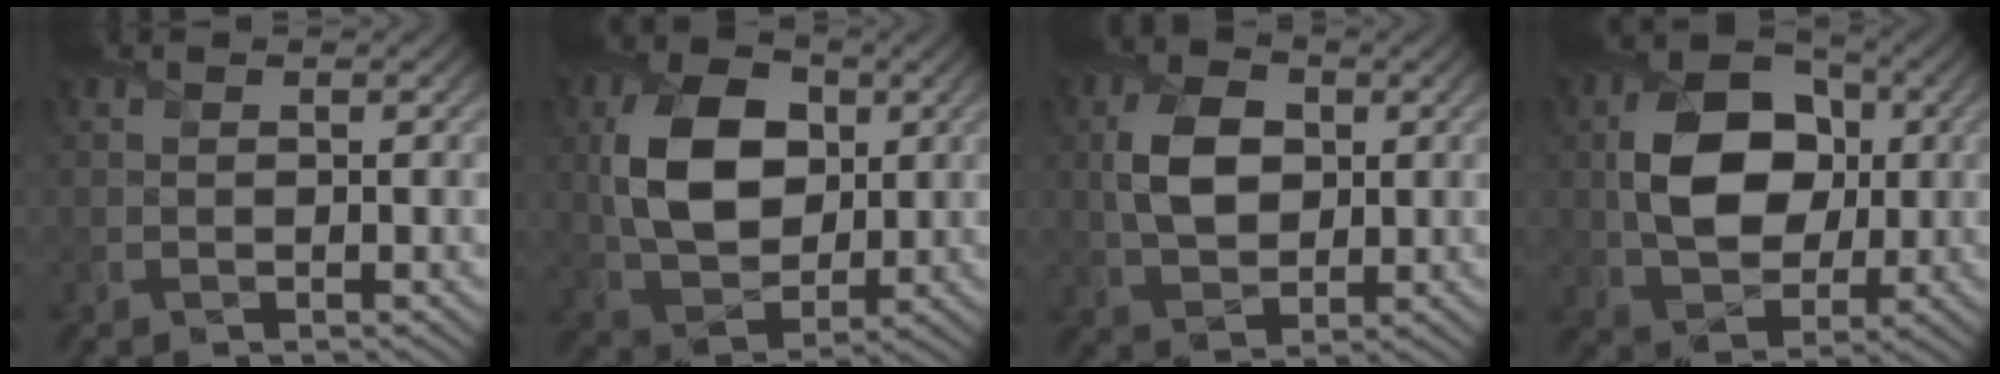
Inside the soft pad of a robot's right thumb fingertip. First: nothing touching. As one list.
[{"total": 11.0, "force": [1.9, 7.5, 7.8], "torque": [-0.171, 0.002, 0.034]}, {"total": 7.0, "force": [1.1, 4.9, 4.9], "torque": [-0.107, 0.005, 0.018]}, {"total": 11.0, "force": [1.1, 8.0, 7.4], "torque": [-0.150, 0.004, 0.020]}]